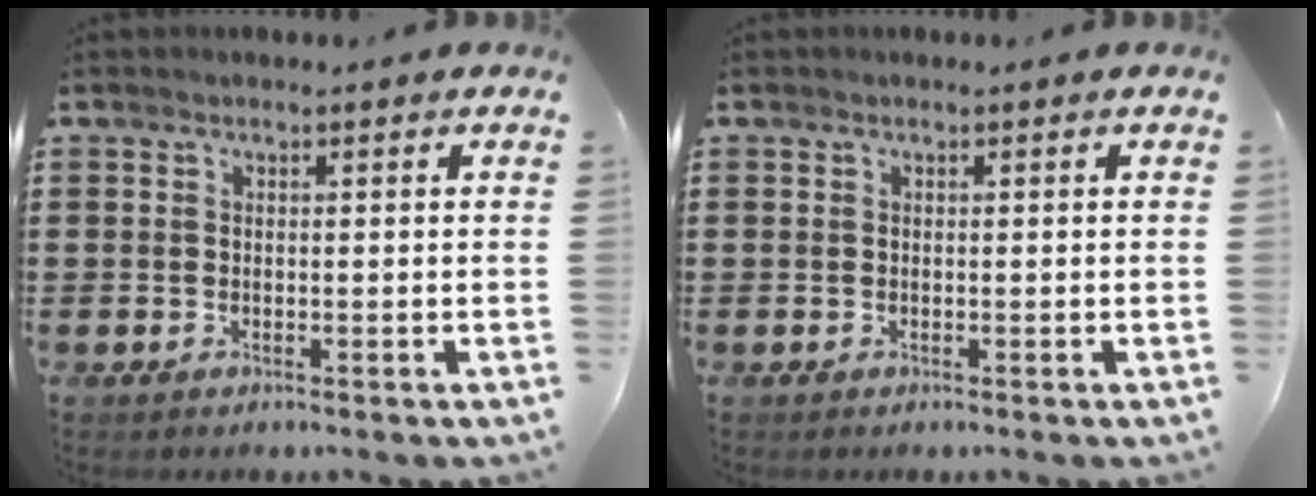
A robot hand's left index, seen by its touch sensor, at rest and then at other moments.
{"total": 0.0}